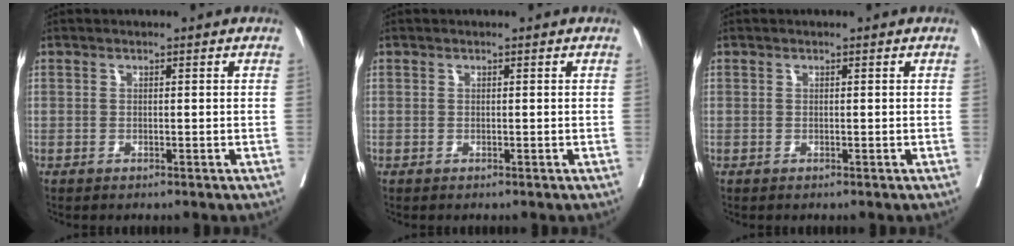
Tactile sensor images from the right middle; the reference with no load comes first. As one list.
[{"total": 0.0}, {"total": 0.0}]